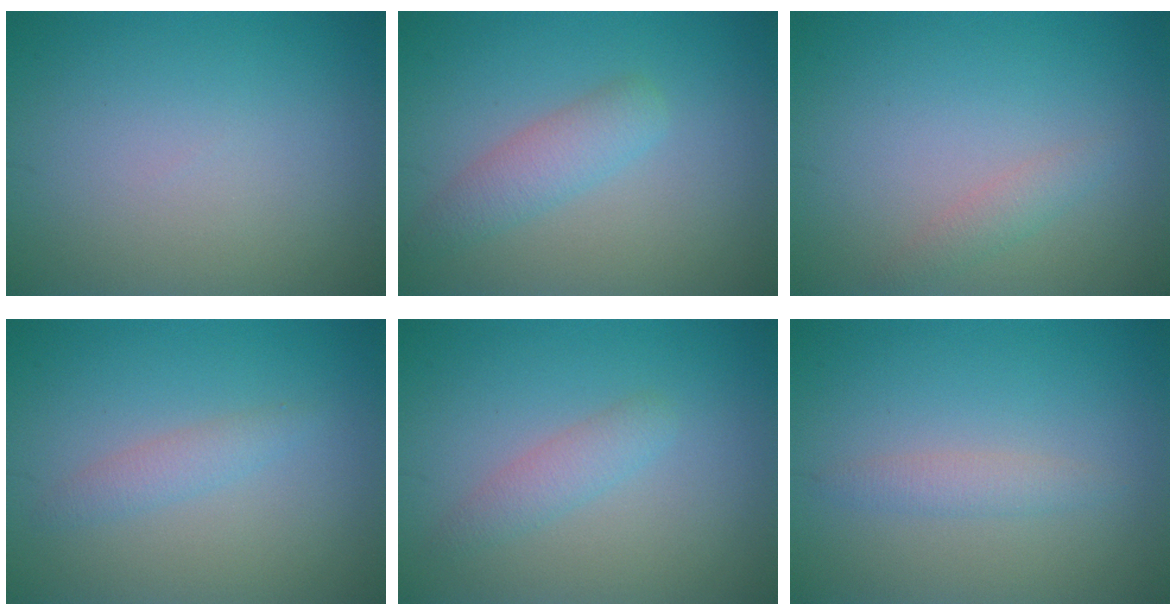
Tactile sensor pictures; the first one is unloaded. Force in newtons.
{"total": 2.6, "press": 2.6, "slide": 0.1}
{"total": 1.3, "press": 1.3, "slide": 0.1}
{"total": 1.5, "press": 1.5, "slide": 0.1}
{"total": 1.9, "press": 1.9, "slide": 0.0}
{"total": 1.5, "press": 1.4, "slide": 0.1}